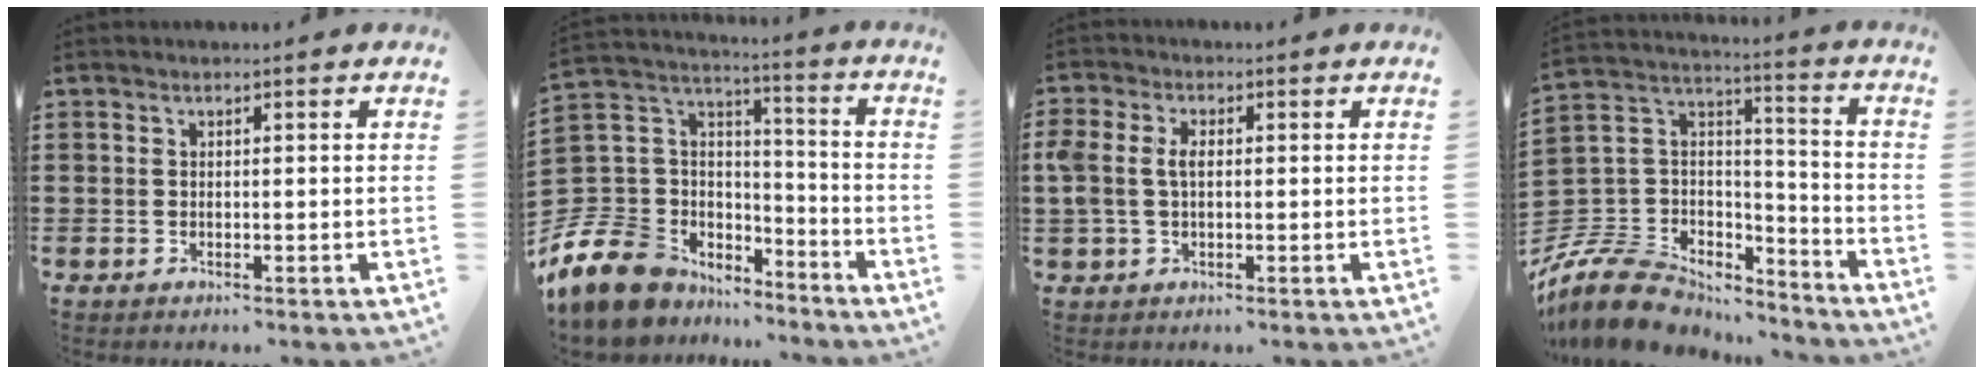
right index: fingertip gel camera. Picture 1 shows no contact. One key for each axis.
{"total": 12.2, "fx": -7.7, "fy": 8.6, "fz": 4.0, "tx": -0.145, "ty": 0.005, "tz": -0.148}
{"total": 3.8, "fx": 0.3, "fy": 2.3, "fz": 3.0, "tx": -0.077, "ty": 0.005, "tz": -0.002}
{"total": 11.4, "fx": -9.1, "fy": 5.9, "fz": 3.5, "tx": -0.106, "ty": 0.015, "tz": -0.180}